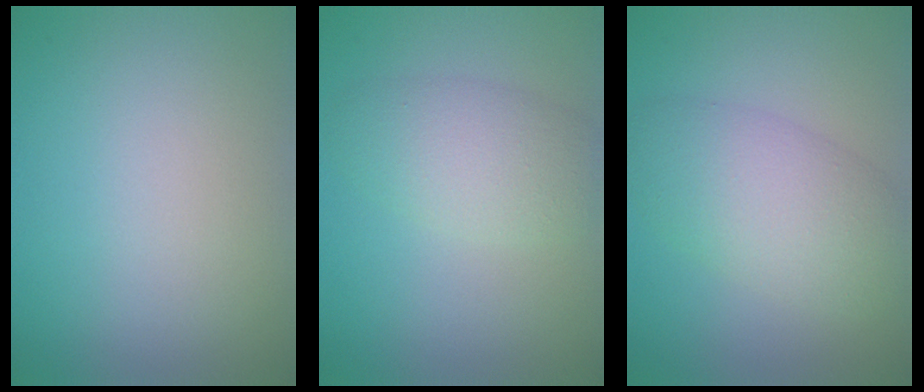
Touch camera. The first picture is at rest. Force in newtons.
{"total": 3.9, "press": 3.9, "slide": 0.2}
{"total": 5.8, "press": 5.8, "slide": 0.1}